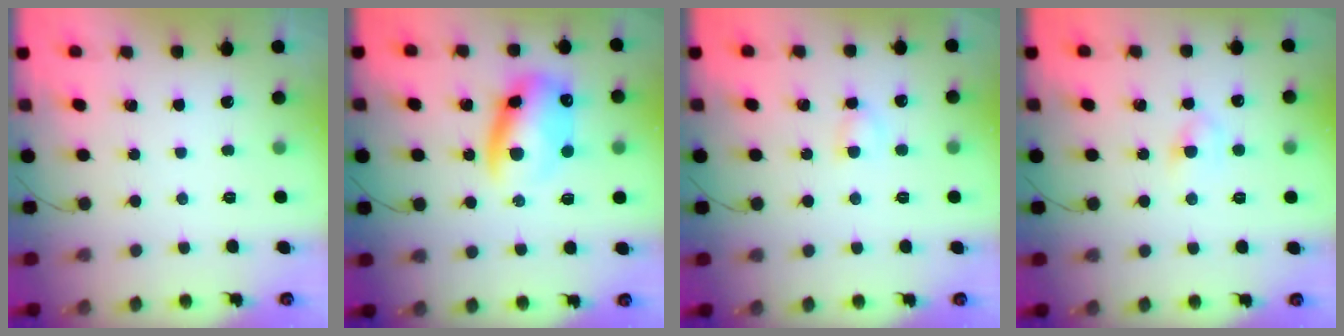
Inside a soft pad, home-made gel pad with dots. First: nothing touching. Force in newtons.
{"total": 12.1, "press": 11.7, "slide": 3.0}
{"total": 3.4, "press": 3.2, "slide": 1.2}
{"total": 3.7, "press": 3.6, "slide": 1.2}